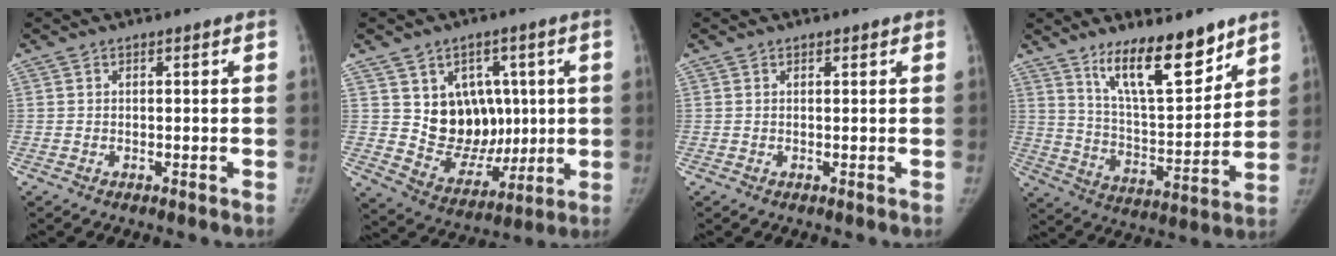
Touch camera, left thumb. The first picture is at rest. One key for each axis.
{"total": 13.3, "fx": 2.8, "fy": 10.7, "fz": 7.3, "tx": -0.057, "ty": -0.020, "tz": 0.069}
{"total": 0.6, "fx": 0.4, "fy": 0.3, "fz": 0.3, "tx": -0.005, "ty": -0.003, "tz": 0.005}
{"total": 15.7, "fx": 11.1, "fy": 4.7, "fz": 10.1, "tx": -0.133, "ty": -0.081, "tz": 0.198}